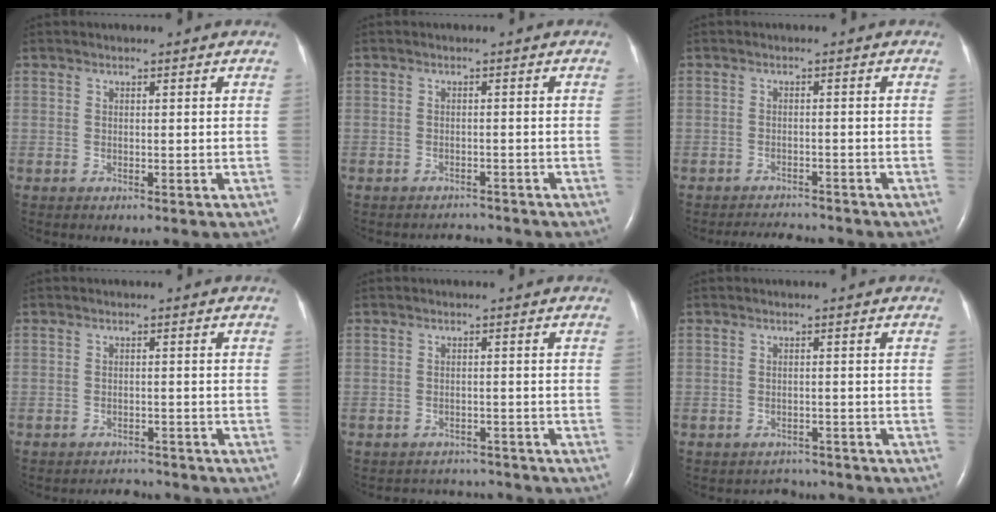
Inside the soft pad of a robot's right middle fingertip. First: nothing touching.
{"total": 2.2, "force": [-2.1, 0.4, -0.3], "torque": [0.001, -0.008, -0.029]}
{"total": 3.9, "force": [-3.9, 0.4, 0.2], "torque": [-0.009, -0.009, -0.059]}
{"total": 3.1, "force": [-3.0, 0.5, -0.4], "torque": [0.000, -0.006, -0.044]}
{"total": 4.3, "force": [-4.1, 1.0, -0.7], "torque": [0.004, 0.009, -0.057]}
{"total": 2.9, "force": [-2.6, 1.1, -0.6], "torque": [0.000, 0.004, -0.037]}